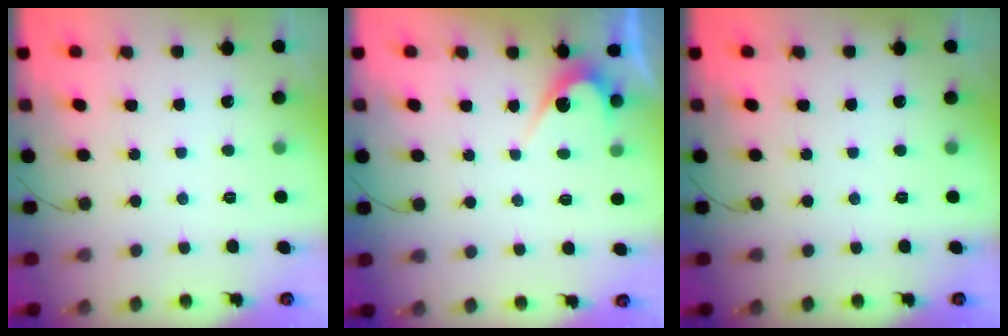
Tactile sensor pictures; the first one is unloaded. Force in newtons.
{"total": 4.2, "press": 4.1, "slide": 0.2}
{"total": 0.0}